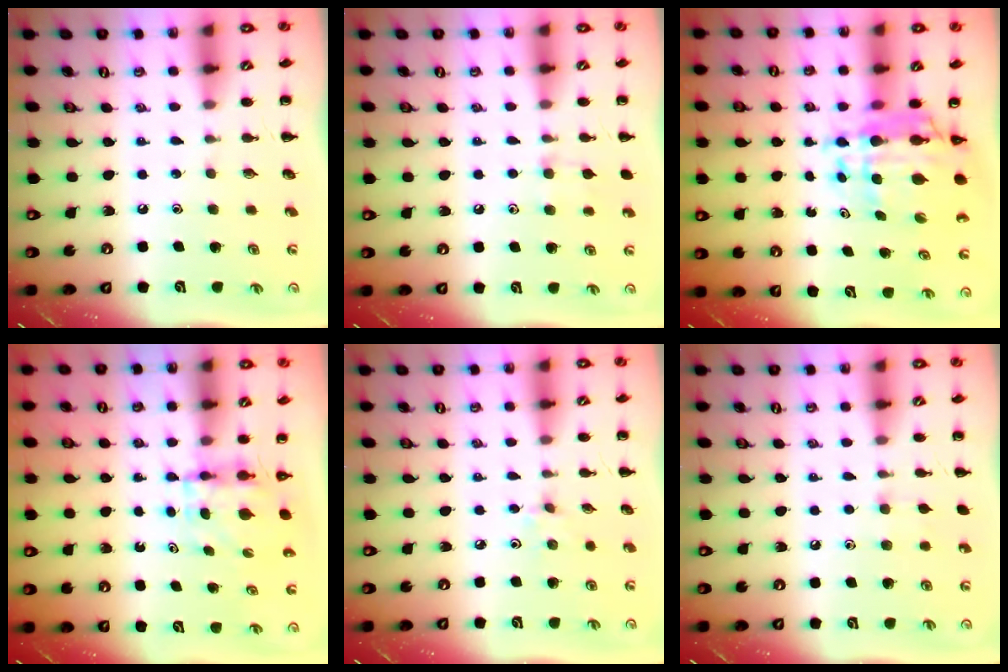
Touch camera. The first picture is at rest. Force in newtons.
{"total": 7.8, "press": 7.5, "slide": 2.1}
{"total": 10.9, "press": 10.4, "slide": 3.4}
{"total": 3.9, "press": 3.9, "slide": 0.3}
{"total": 1.7, "press": 1.6, "slide": 0.6}
{"total": 4.8, "press": 4.4, "slide": 2.0}